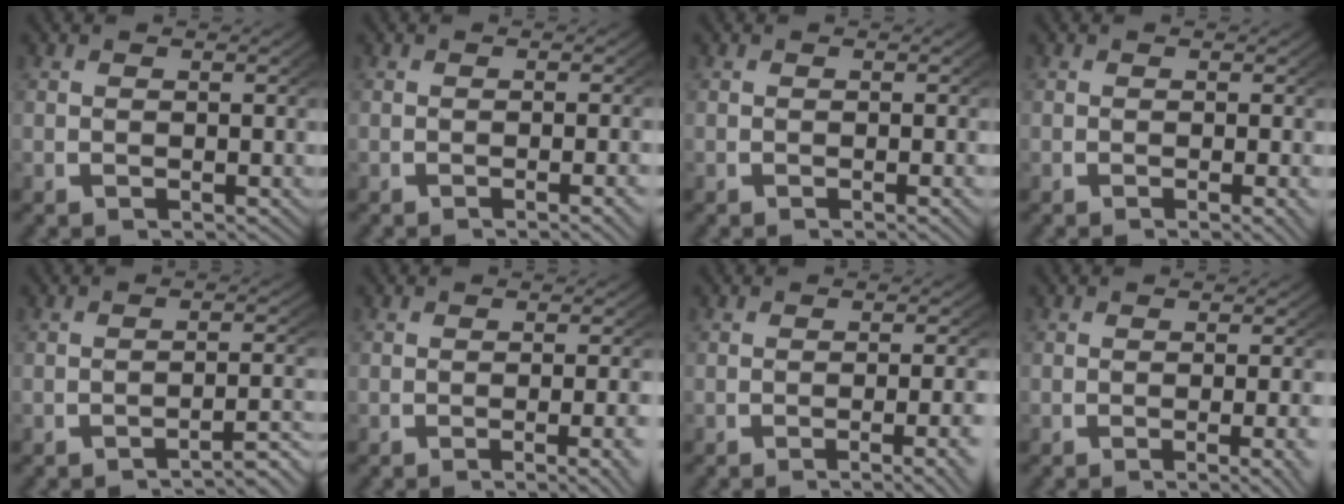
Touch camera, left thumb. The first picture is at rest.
{"total": 2.0, "force": [-1.0, 0.0, 1.7], "torque": [-0.023, 0.006, -0.017]}
{"total": 0.9, "force": [-0.4, -0.1, 0.8], "torque": [-0.012, 0.003, -0.005]}
{"total": 1.6, "force": [-0.5, 0.1, 1.5], "torque": [-0.019, 0.000, -0.008]}
{"total": 3.8, "force": [-3.0, 0.6, 2.3], "torque": [-0.029, 0.000, -0.043]}
{"total": 3.6, "force": [-1.7, 0.6, 3.1], "torque": [-0.038, 0.002, -0.027]}
{"total": 4.3, "force": [-2.4, 0.9, 3.5], "torque": [-0.046, 0.001, -0.037]}
{"total": 3.3, "force": [-1.4, 0.5, 2.9], "torque": [-0.036, 0.002, -0.023]}